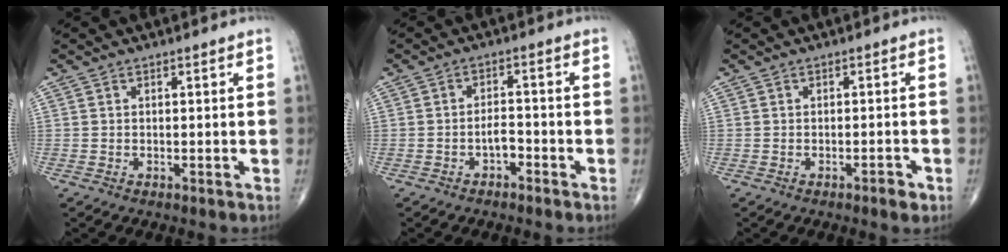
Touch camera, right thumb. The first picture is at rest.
{"total": 3.0, "force": [-1.7, 1.6, 1.8], "torque": [-0.022, 0.020, -0.029]}
{"total": 1.9, "force": [-1.2, 0.6, 1.4], "torque": [-0.021, 0.003, -0.018]}